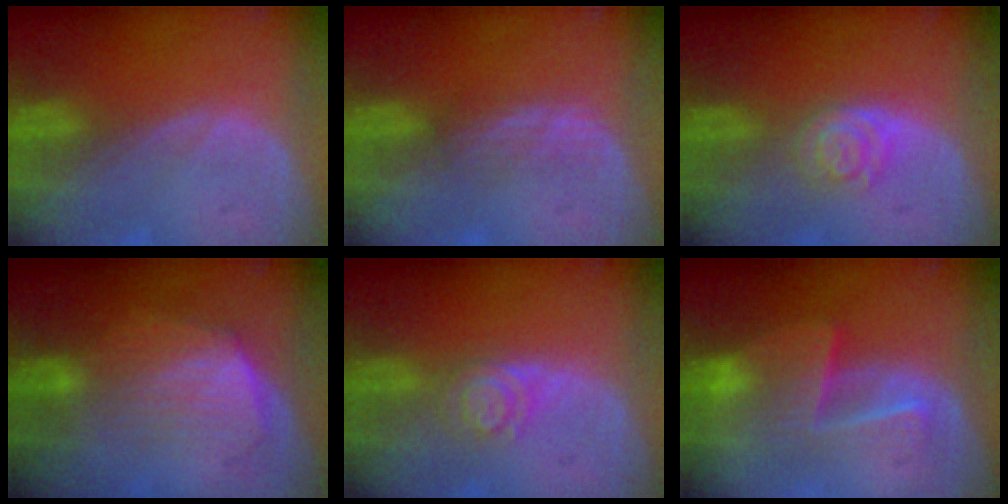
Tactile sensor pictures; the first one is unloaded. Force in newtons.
{"total": 2.4, "press": 2.4, "slide": 0.5}
{"total": 4.2, "press": 3.7, "slide": 2.0}
{"total": 6.5, "press": 6.1, "slide": 2.1}
{"total": 4.2, "press": 3.8, "slide": 1.7}
{"total": 6.6, "press": 6.5, "slide": 1.0}